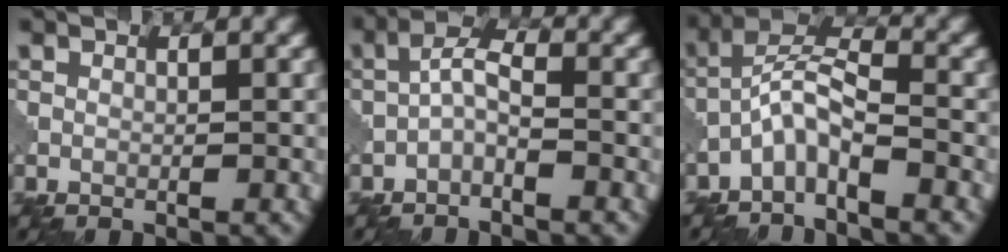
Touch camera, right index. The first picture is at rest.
{"total": 2.3, "force": [-1.3, 0.6, 1.8], "torque": [-0.038, 0.011, -0.034]}
{"total": 4.2, "force": [-2.7, 1.0, 3.0], "torque": [-0.059, 0.016, -0.061]}